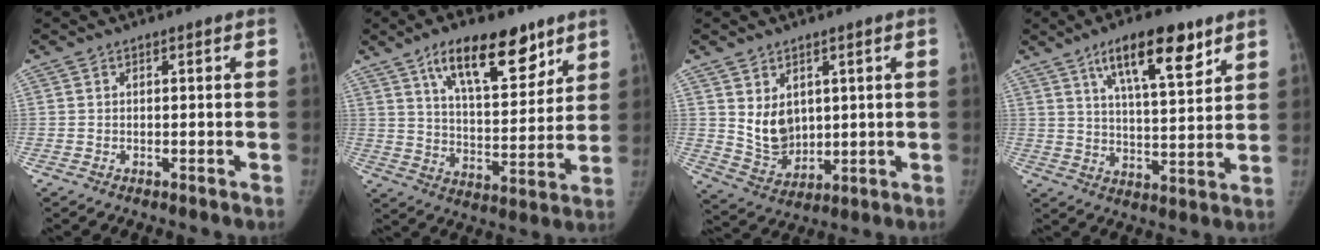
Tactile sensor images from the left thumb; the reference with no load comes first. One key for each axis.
{"total": 17.1, "fx": 10.5, "fy": 7.1, "fz": 11.5, "tx": -0.137, "ty": -0.051, "tz": 0.175}
{"total": 7.7, "fx": 2.0, "fy": 5.8, "fz": 4.6, "tx": -0.053, "ty": -0.026, "tz": 0.058}
{"total": 14.2, "fx": 8.2, "fy": 4.4, "fz": 10.6, "tx": -0.148, "ty": -0.039, "tz": 0.135}